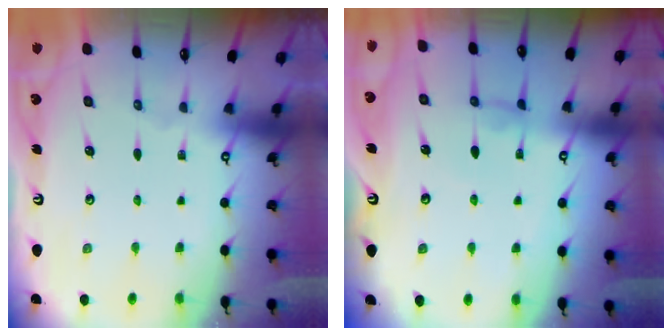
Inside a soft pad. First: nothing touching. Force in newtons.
{"total": 0.7, "press": 0.3, "slide": 0.6}